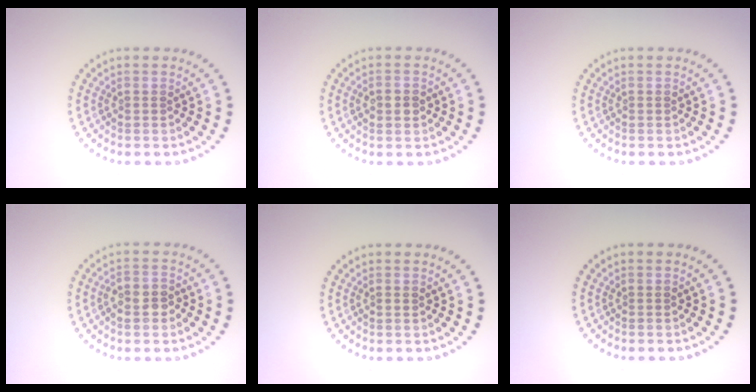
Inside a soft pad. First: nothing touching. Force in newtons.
{"total": 2.1, "press": 2.1, "slide": 0.2}
{"total": 0.0}
{"total": 2.3, "press": 2.2, "slide": 0.8}
{"total": 0.7, "press": 0.7, "slide": 0.1}
{"total": 0.0}